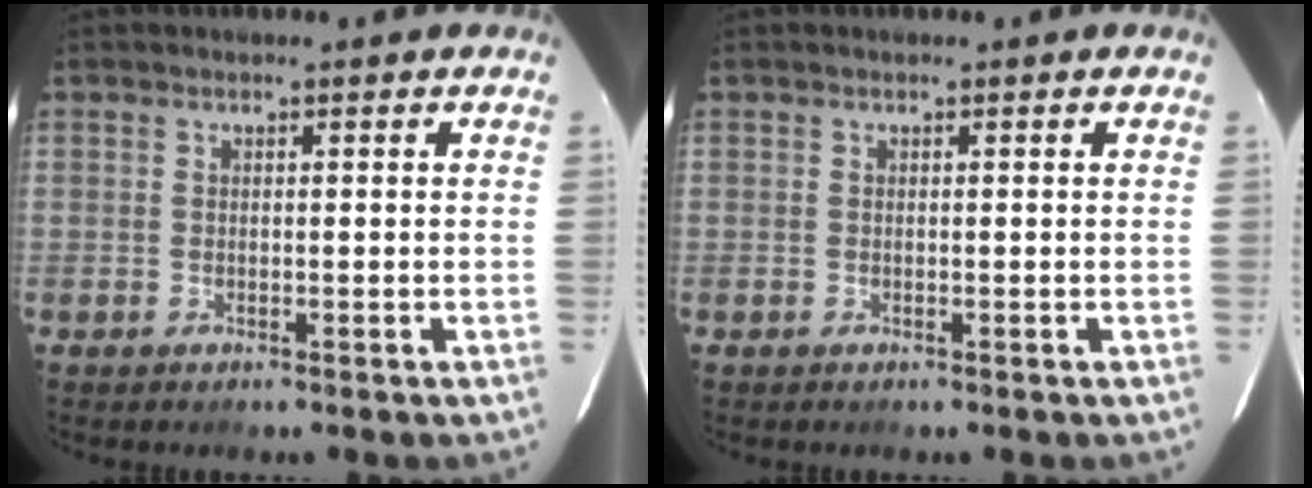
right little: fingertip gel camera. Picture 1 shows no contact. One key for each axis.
{"total": 0.0}